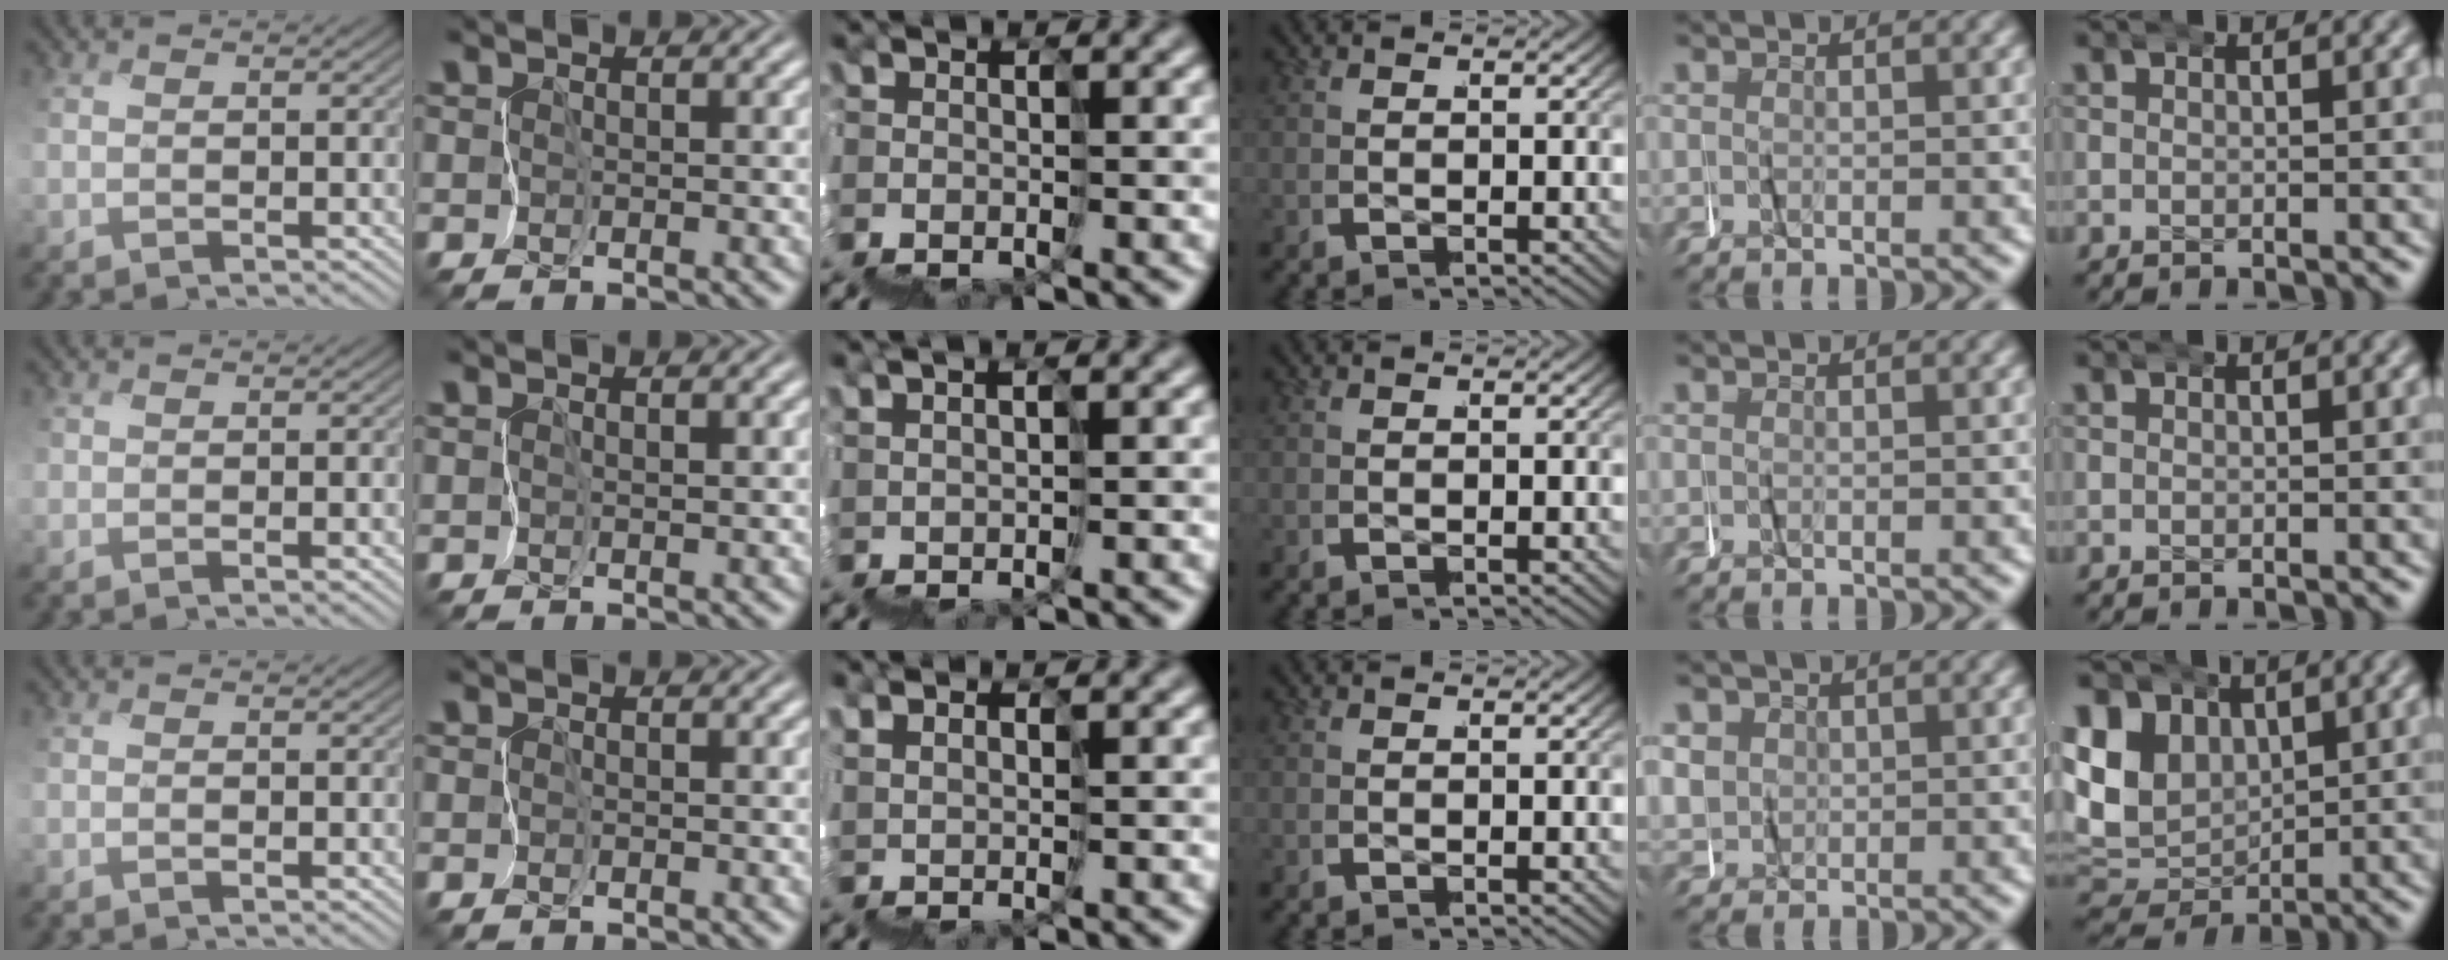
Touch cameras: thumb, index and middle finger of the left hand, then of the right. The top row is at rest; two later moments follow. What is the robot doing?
{"motion": "wrap", "object": "felt sheet"}